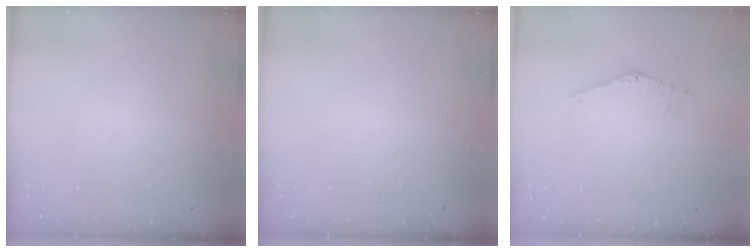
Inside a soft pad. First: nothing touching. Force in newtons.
{"total": 0.0}
{"total": 1.6, "press": 1.6, "slide": 0.0}